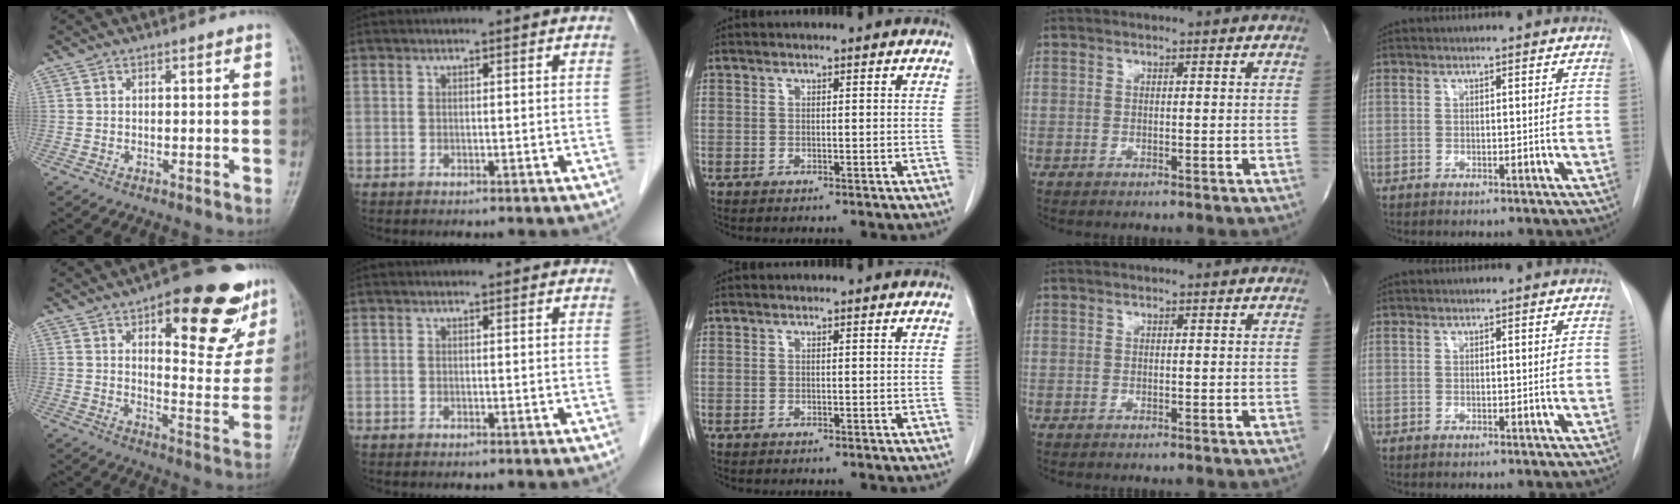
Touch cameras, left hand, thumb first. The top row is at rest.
{"thumb": {"total": 22.1, "force": [12.4, 8.5, 16.3], "torque": [-0.154, -0.046, 0.169]}, "index": {"total": 1.9, "force": [1.7, 0.5, 0.7], "torque": [-0.015, 0.011, 0.012]}}